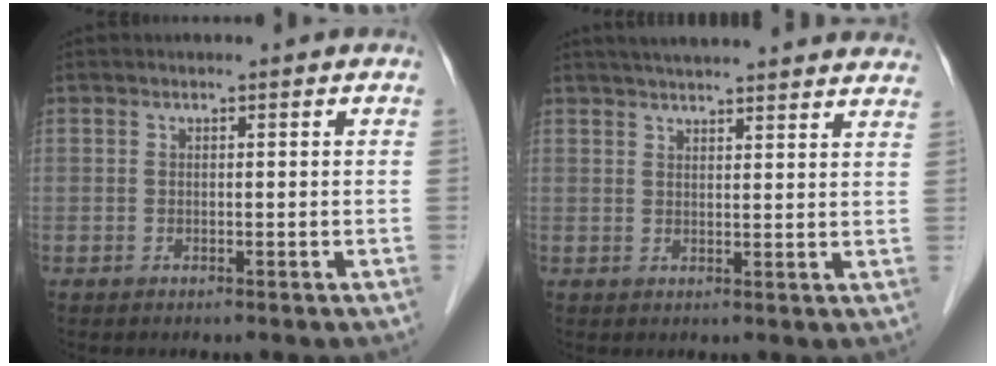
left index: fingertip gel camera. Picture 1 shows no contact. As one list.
[{"total": 19.4, "force": [17.8, 1.5, 7.6], "torque": [-0.109, 0.015, 0.219]}]